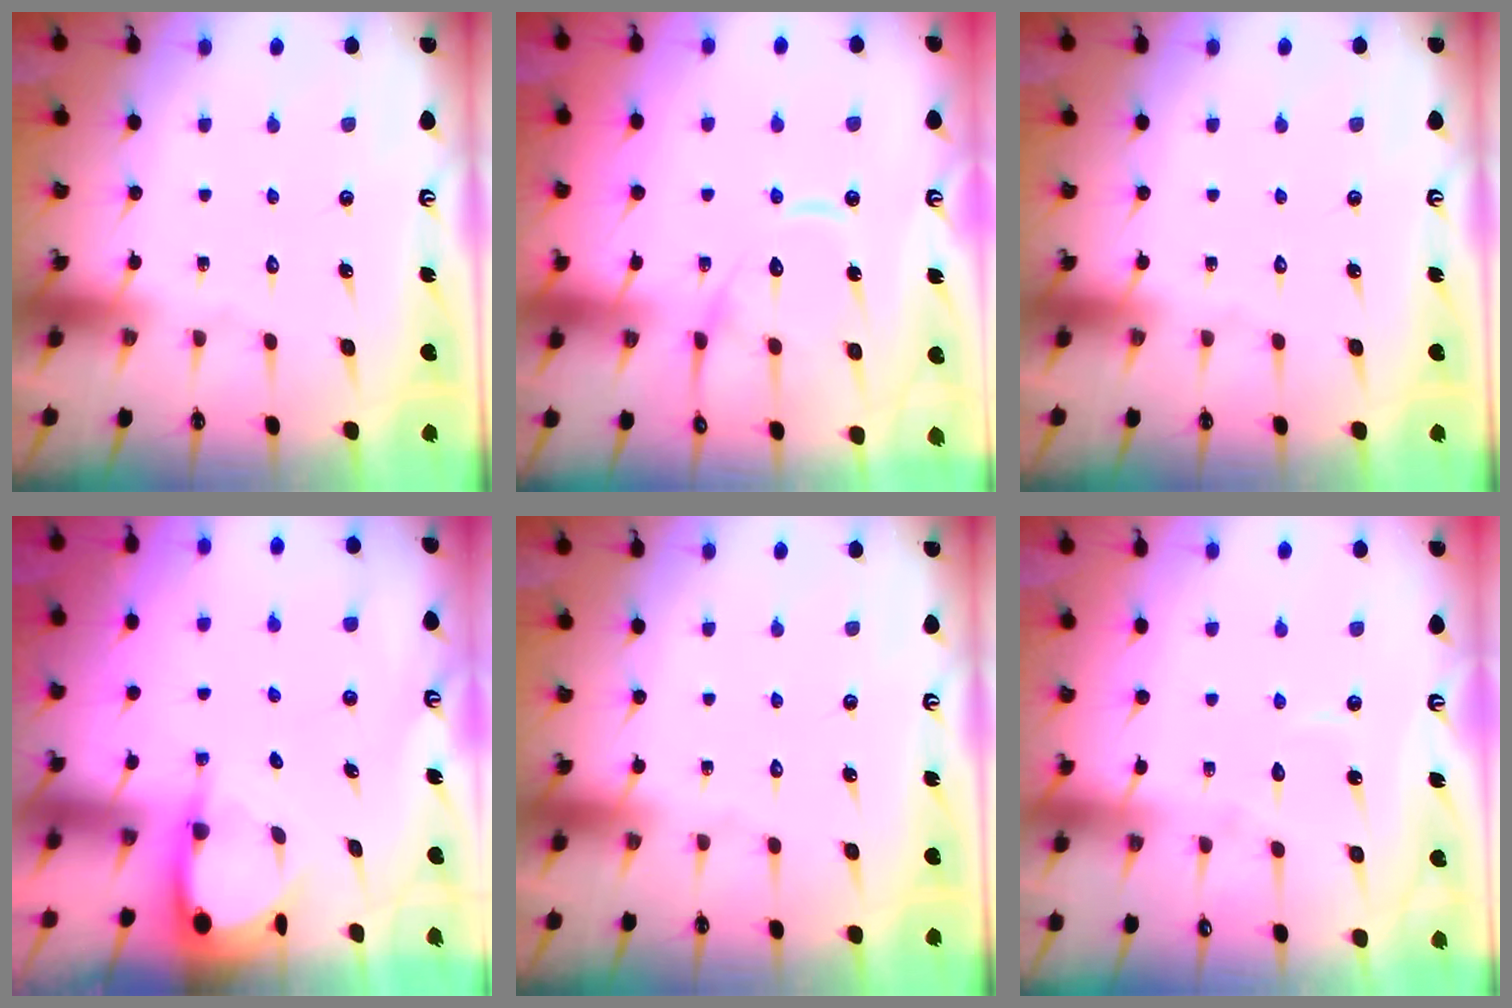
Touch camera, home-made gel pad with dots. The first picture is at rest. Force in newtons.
{"total": 12.7, "press": 12.7, "slide": 1.1}
{"total": 0.0}
{"total": 3.9, "press": 3.9, "slide": 0.2}
{"total": 0.0}
{"total": 3.4, "press": 3.4, "slide": 0.2}